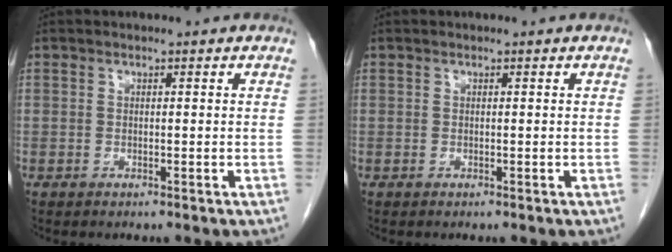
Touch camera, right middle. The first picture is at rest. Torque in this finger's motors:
{"motor_torque": [0.09, -0.31, 0.00, -0.01]}